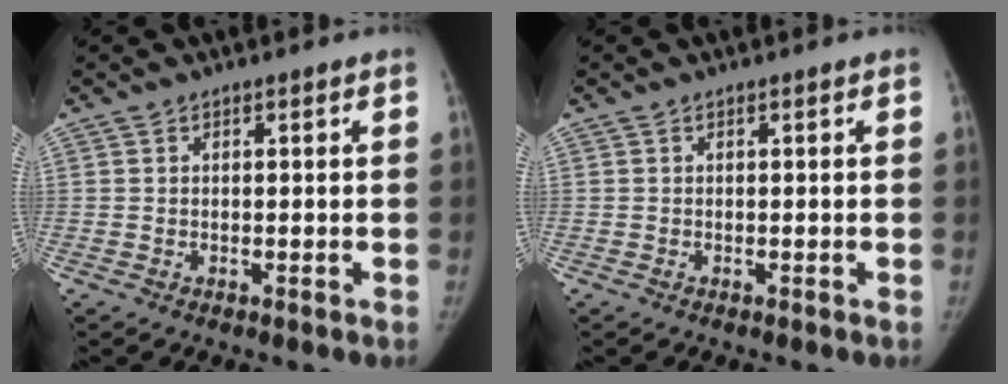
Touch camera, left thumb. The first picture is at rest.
{"total": 0.0}